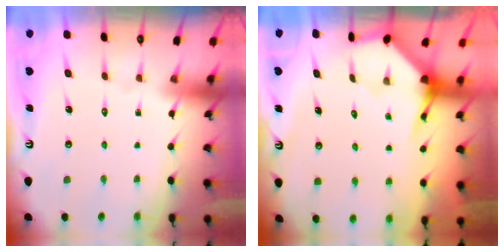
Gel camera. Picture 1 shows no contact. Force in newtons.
{"total": 4.0, "press": 3.9, "slide": 0.5}